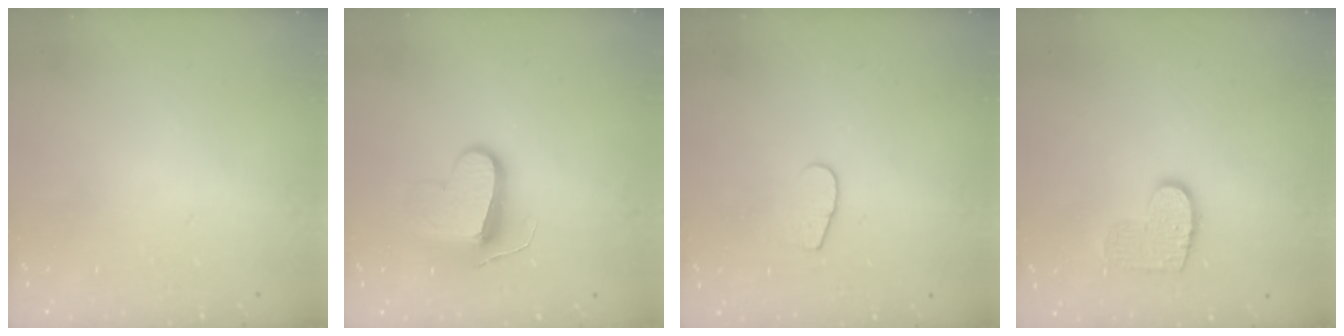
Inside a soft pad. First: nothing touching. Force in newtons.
{"total": 10.3, "press": 10.2, "slide": 1.2}
{"total": 7.3, "press": 7.3, "slide": 0.5}
{"total": 9.7, "press": 9.7, "slide": 0.3}